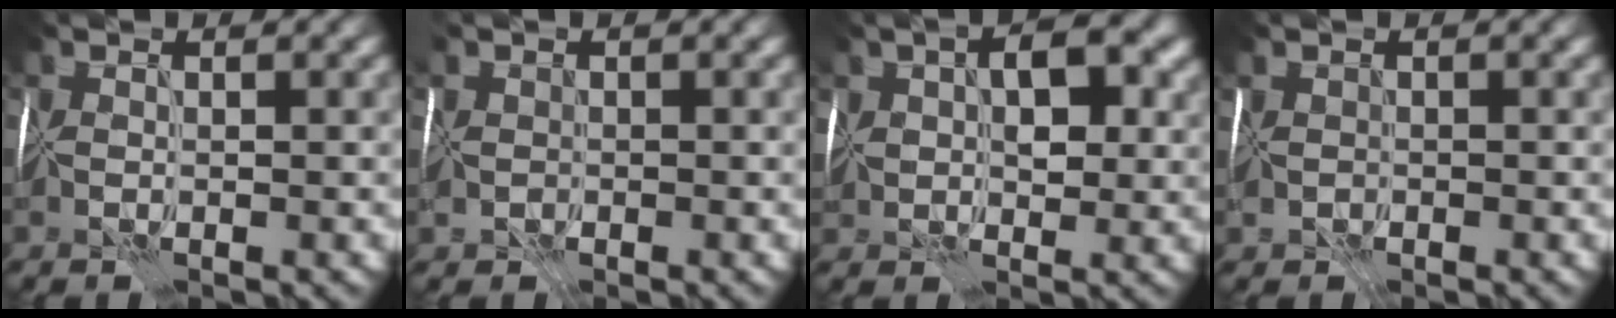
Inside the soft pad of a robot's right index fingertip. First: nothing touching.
{"total": 1.3, "force": [-0.6, 1.1, -0.3], "torque": [-0.003, 0.000, -0.013]}
{"total": 6.4, "force": [1.3, 4.3, 4.6], "torque": [-0.051, 0.012, 0.014]}
{"total": 1.0, "force": [-0.6, 0.7, -0.4], "torque": [-0.001, -0.003, -0.012]}